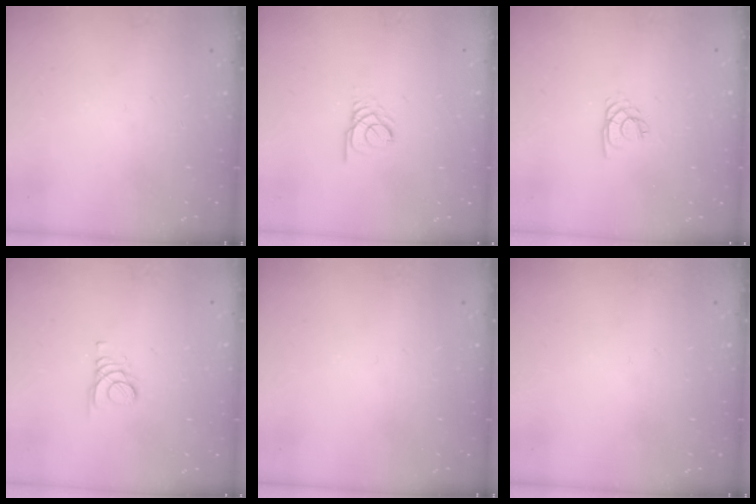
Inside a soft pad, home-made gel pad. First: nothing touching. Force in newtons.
{"total": 2.5, "press": 2.5, "slide": 0.2}
{"total": 2.2, "press": 2.2, "slide": 0.3}
{"total": 1.6, "press": 1.6, "slide": 0.2}
{"total": 0.0}
{"total": 0.0}